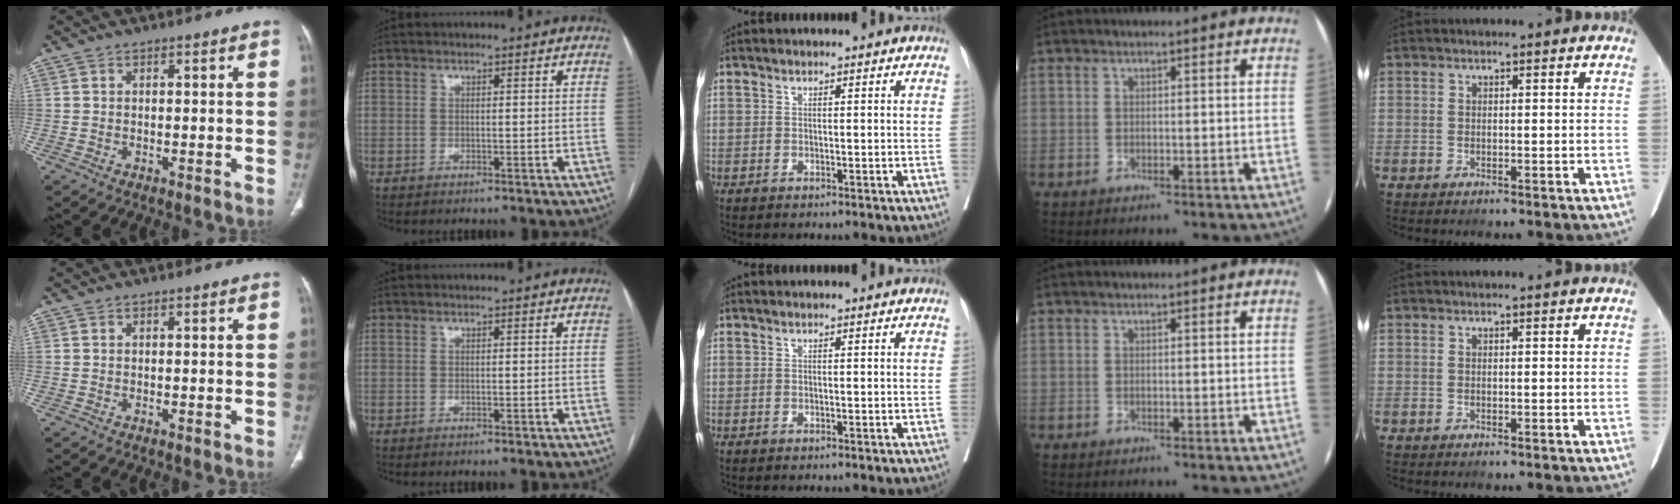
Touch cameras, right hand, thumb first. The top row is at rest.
{}